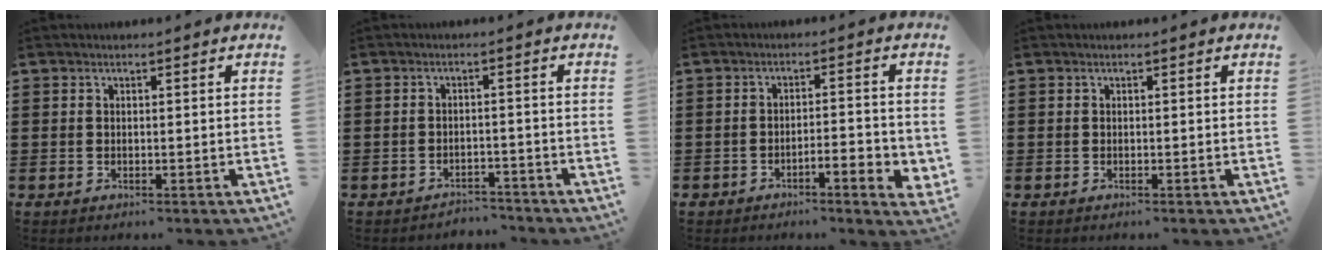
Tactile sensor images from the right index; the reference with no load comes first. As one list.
[{"total": 2.6, "force": [-2.6, 0.4, -0.2], "torque": [-0.004, 0.002, -0.057]}, {"total": 3.6, "force": [-2.0, 0.9, 2.8], "torque": [-0.046, 0.002, -0.037]}, {"total": 0.0}]